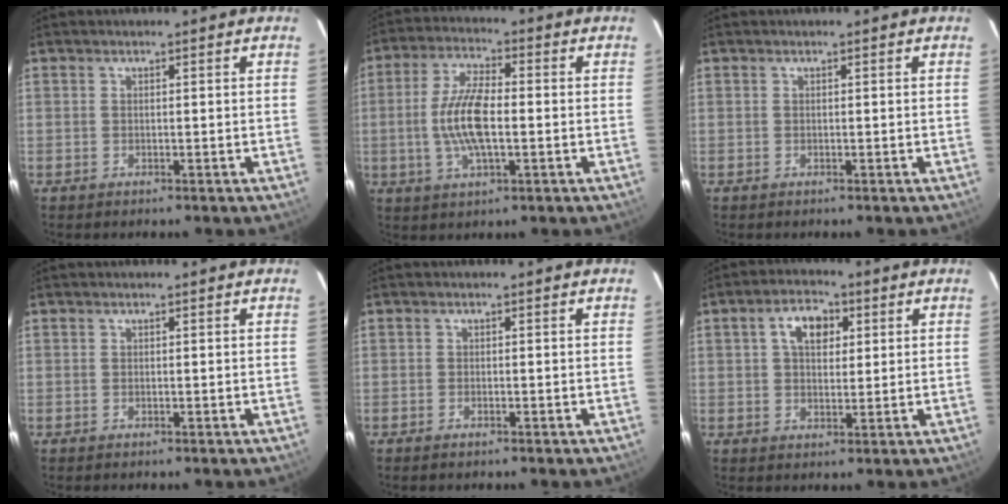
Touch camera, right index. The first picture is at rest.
{"total": 10.2, "force": [-1.2, 3.6, 9.4], "torque": [-0.193, 0.002, -0.025]}
{"total": 0.0}
{"total": 0.0}
{"total": 0.8, "force": [-0.7, 0.3, 0.3], "torque": [-0.005, -0.002, -0.016]}
{"total": 6.3, "force": [2.1, 4.0, 4.5], "torque": [-0.075, 0.021, 0.037]}